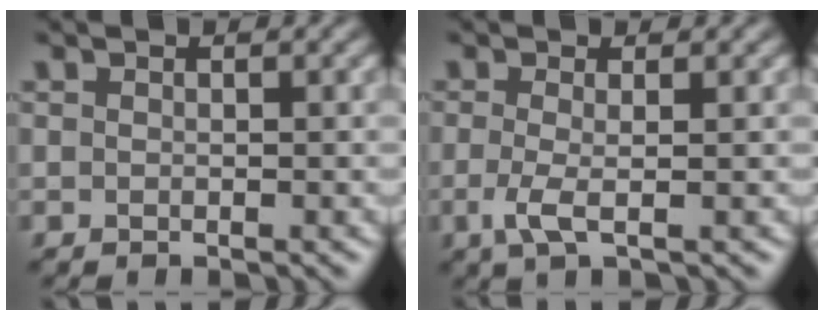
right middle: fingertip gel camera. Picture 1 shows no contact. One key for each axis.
{"total": 2.3, "fx": -0.5, "fy": 0.5, "fz": 2.2, "tx": -0.052, "ty": -0.007, "tz": -0.014}